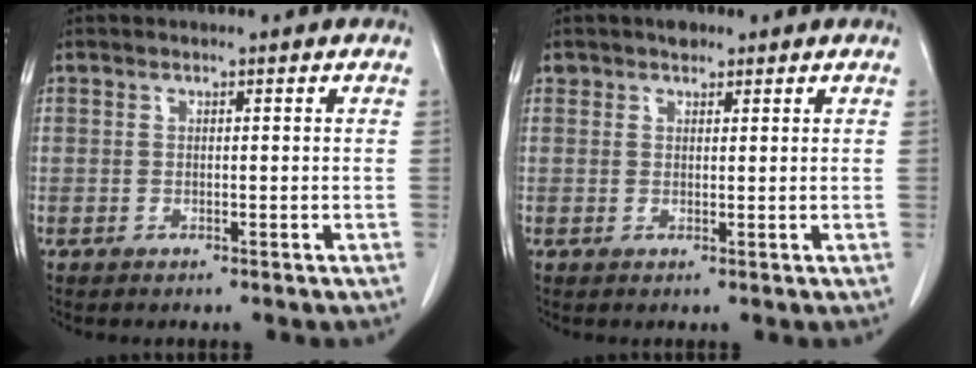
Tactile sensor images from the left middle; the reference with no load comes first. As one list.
[{"total": 1.8, "force": [1.3, 1.0, 0.5], "torque": [-0.011, 0.006, 0.019]}]